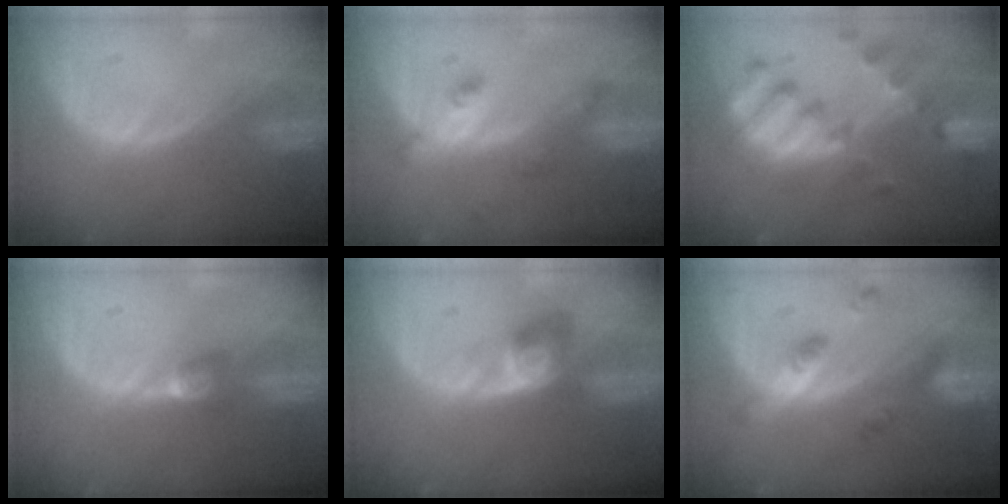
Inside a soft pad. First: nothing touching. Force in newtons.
{"total": 4.3, "press": 3.8, "slide": 1.9}
{"total": 10.1, "press": 8.9, "slide": 4.8}
{"total": 2.7, "press": 2.5, "slide": 1.0}
{"total": 4.0, "press": 4.0, "slide": 0.3}
{"total": 5.6, "press": 4.8, "slide": 2.8}